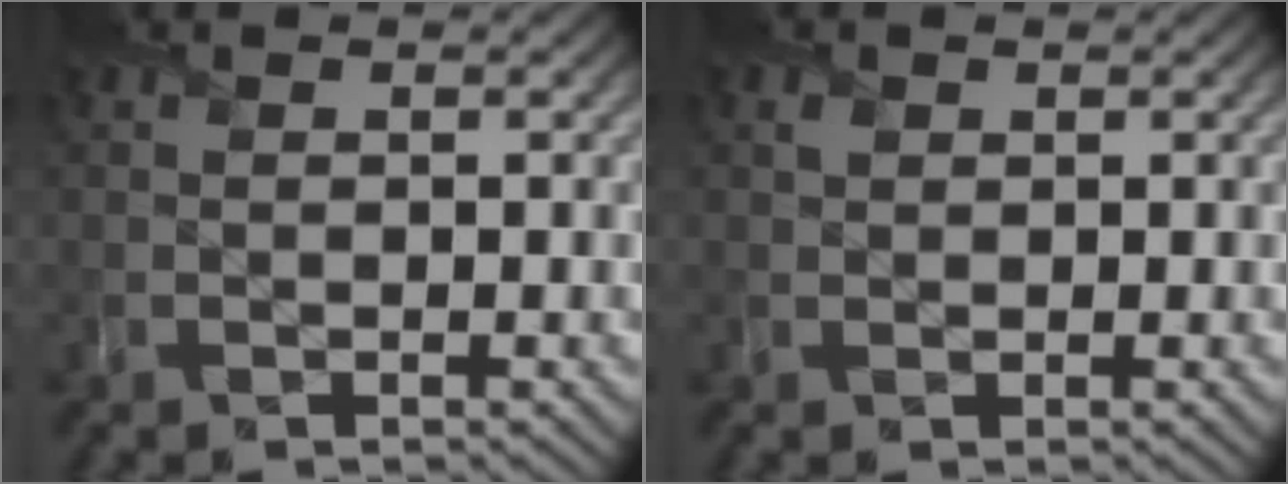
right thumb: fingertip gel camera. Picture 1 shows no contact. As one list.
[{"total": 0.8, "force": [0.5, 0.6, 0.1], "torque": [-0.002, 0.000, 0.010]}]